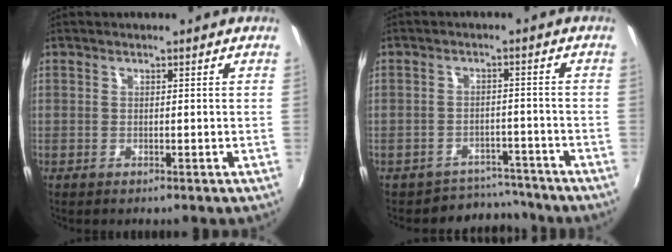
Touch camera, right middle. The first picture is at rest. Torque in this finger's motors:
{"motor_torque": [0.23, -0.41, -0.02, -0.01]}